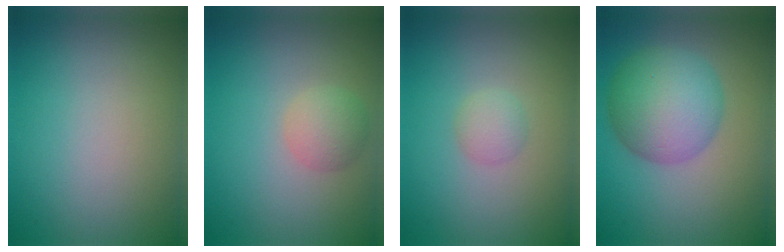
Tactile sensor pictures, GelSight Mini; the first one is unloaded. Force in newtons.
{"total": 2.3, "press": 2.3, "slide": 0.2}
{"total": 1.4, "press": 1.4, "slide": 0.0}
{"total": 7.4, "press": 7.4, "slide": 0.1}